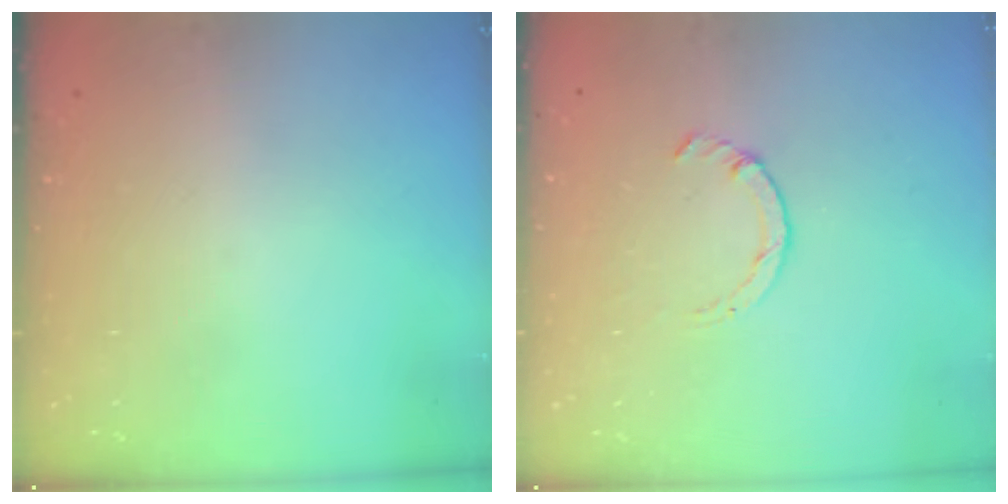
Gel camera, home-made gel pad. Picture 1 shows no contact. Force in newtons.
{"total": 2.2, "press": 2.1, "slide": 0.4}